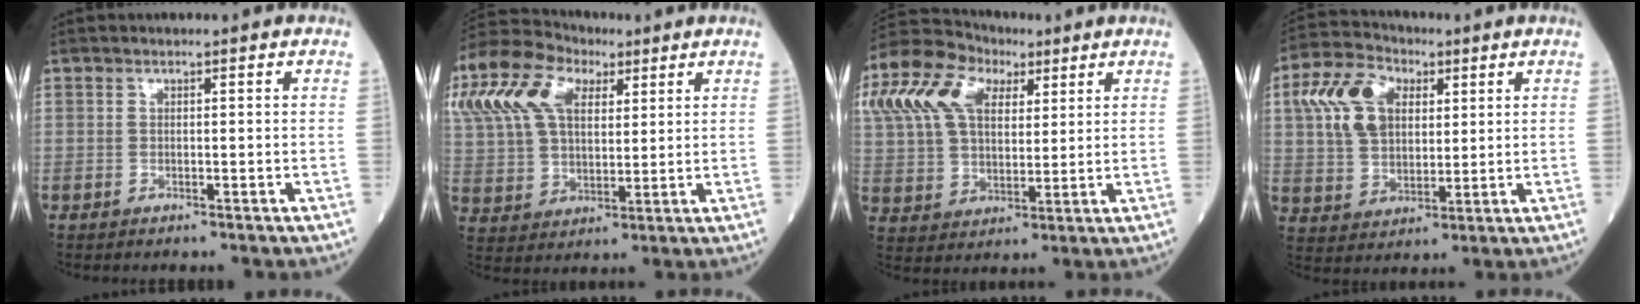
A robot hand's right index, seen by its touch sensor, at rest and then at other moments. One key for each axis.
{"total": 24.0, "fx": 11.2, "fy": 14.7, "fz": 15.2, "tx": -0.393, "ty": 0.087, "tz": 0.210}
{"total": 19.8, "fx": 8.8, "fy": 12.0, "fz": 13.0, "tx": -0.313, "ty": 0.065, "tz": 0.160}
{"total": 11.4, "fx": 3.6, "fy": 7.3, "fz": 7.9, "tx": -0.182, "ty": 0.034, "tz": 0.069}